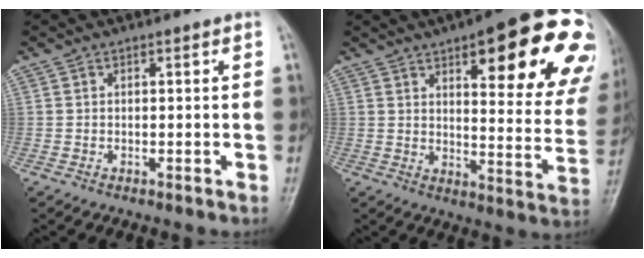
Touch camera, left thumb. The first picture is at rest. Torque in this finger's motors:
{"motor_torque": [1.11, 0.73, 1.71, -1.07, 0.10]}